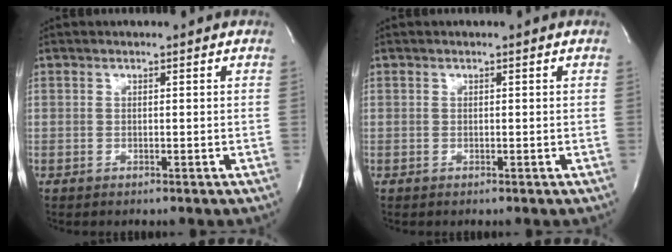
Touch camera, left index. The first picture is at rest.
{"total": 0.0}